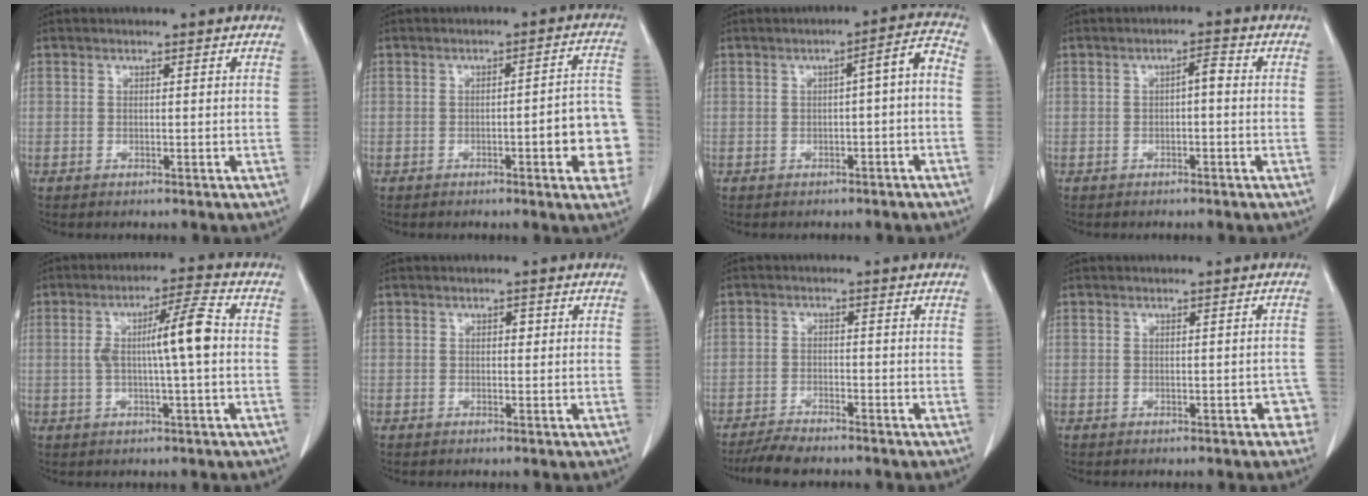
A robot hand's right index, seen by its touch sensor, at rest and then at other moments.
{"total": 9.4, "force": [-2.8, 1.7, 8.8], "torque": [-0.087, 0.017, -0.035]}
{"total": 4.6, "force": [-0.9, 0.7, 4.5], "torque": [-0.058, 0.021, -0.012]}
{"total": 2.0, "force": [-0.2, 0.5, 1.9], "torque": [-0.030, 0.008, -0.004]}
{"total": 7.7, "force": [0.2, 0.4, 7.7], "torque": [-0.135, 0.017, 0.001]}
{"total": 0.9, "force": [0.2, 0.6, 0.6], "torque": [-0.006, 0.003, 0.000]}
{"total": 5.1, "force": [-4.7, 0.4, 2.0], "torque": [-0.031, -0.016, -0.083]}
{"total": 2.4, "force": [-1.2, 1.3, 1.6], "torque": [-0.005, 0.010, -0.011]}